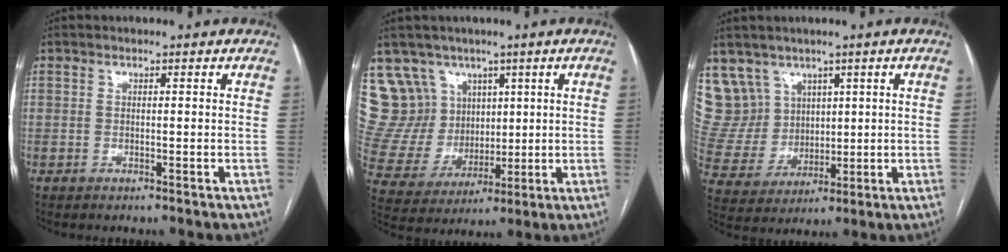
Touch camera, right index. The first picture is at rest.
{"total": 12.8, "force": [7.3, 10.2, 2.2], "torque": [-0.068, 0.057, 0.166]}
{"total": 9.8, "force": [6.0, 7.7, 0.6], "torque": [-0.030, 0.042, 0.140]}